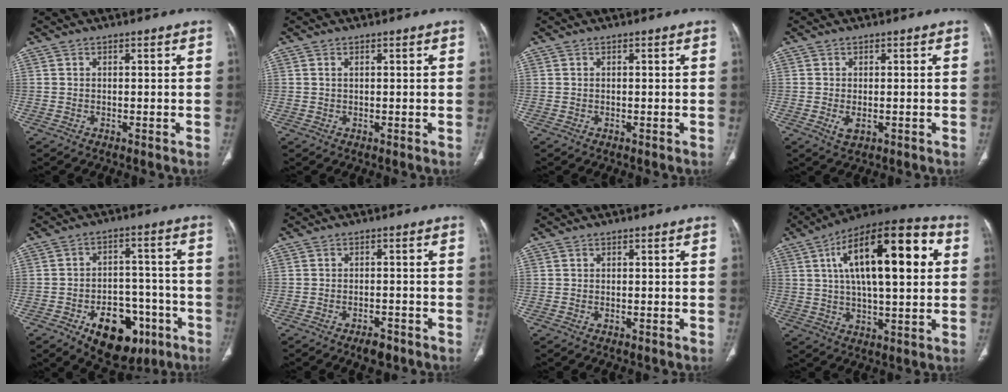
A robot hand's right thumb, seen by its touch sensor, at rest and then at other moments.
{"total": 0.6, "force": [0.3, 0.3, 0.4], "torque": [-0.010, 0.003, 0.007]}
{"total": 0.0}
{"total": 2.2, "force": [-0.6, 1.1, 1.7], "torque": [-0.034, -0.005, -0.008]}
{"total": 15.5, "force": [-7.7, 9.4, 9.6], "torque": [-0.094, 0.045, -0.103]}
{"total": 3.5, "force": [-2.6, 1.4, 1.9], "torque": [-0.029, 0.009, -0.037]}
{"total": 0.0}
{"total": 22.7, "force": [5.6, 8.6, 20.2], "torque": [-0.309, 0.015, 0.079]}